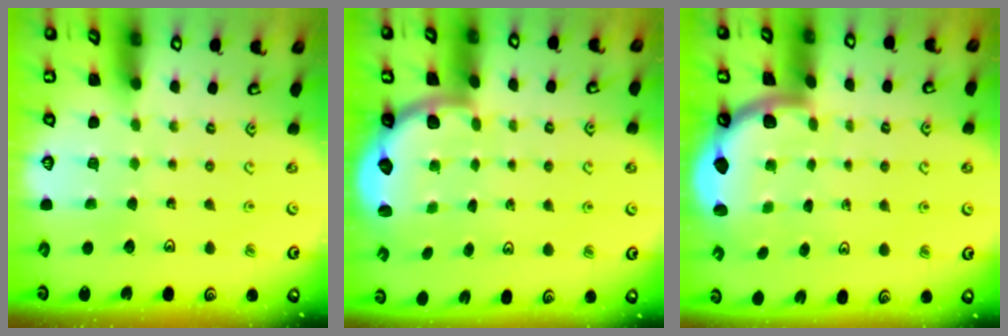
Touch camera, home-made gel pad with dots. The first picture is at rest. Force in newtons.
{"total": 2.5, "press": 2.1, "slide": 1.3}
{"total": 1.8, "press": 1.8, "slide": 0.1}